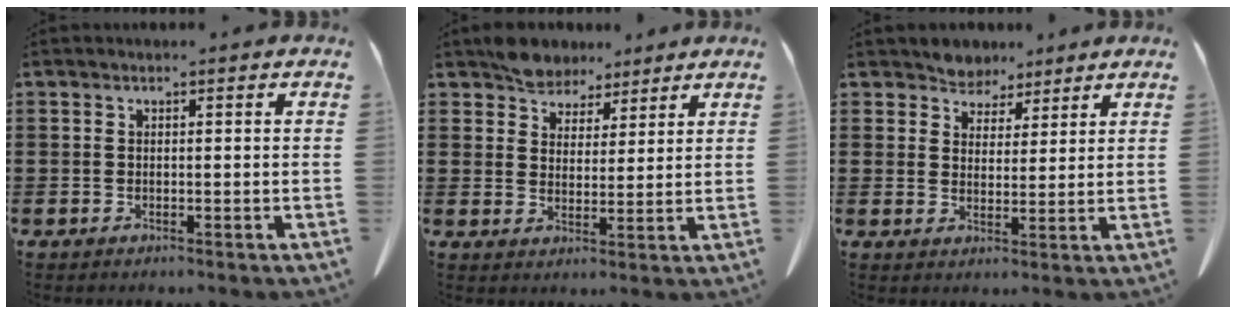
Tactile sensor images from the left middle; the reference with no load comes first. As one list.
[{"total": 5.3, "force": [4.8, 2.2, 0.4], "torque": [-0.027, -0.008, 0.094]}, {"total": 4.2, "force": [3.7, 1.9, -0.5], "torque": [-0.012, -0.013, 0.068]}]